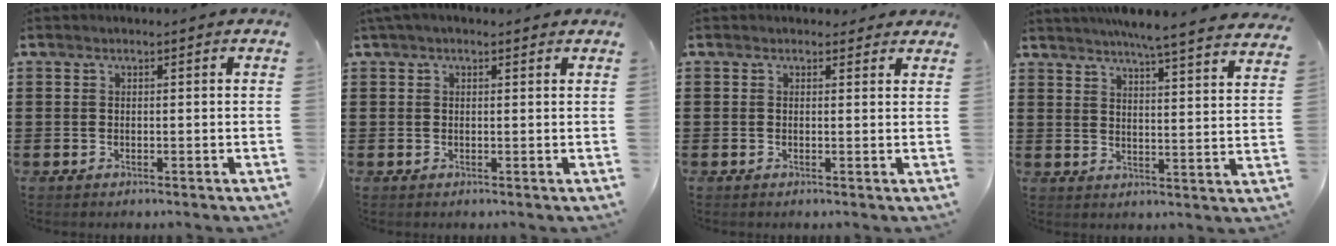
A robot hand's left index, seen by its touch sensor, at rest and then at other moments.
{"total": 1.5, "force": [0.9, 1.0, 0.7], "torque": [-0.018, 0.006, 0.017]}
{"total": 1.4, "force": [0.9, 1.0, 0.1], "torque": [0.001, 0.003, 0.016]}
{"total": 5.4, "force": [5.0, -1.0, 1.9], "torque": [-0.056, -0.030, 0.083]}